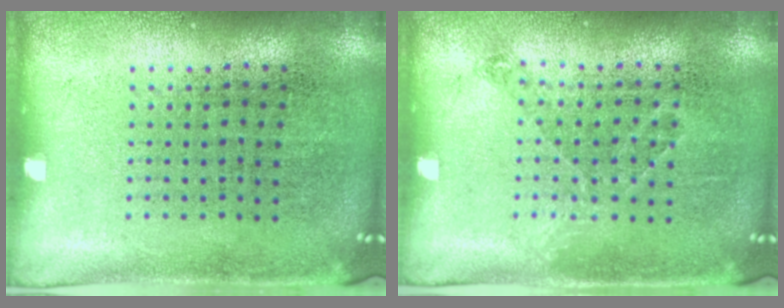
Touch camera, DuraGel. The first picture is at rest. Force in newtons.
{"total": 0.9, "press": 0.7, "slide": 0.5}